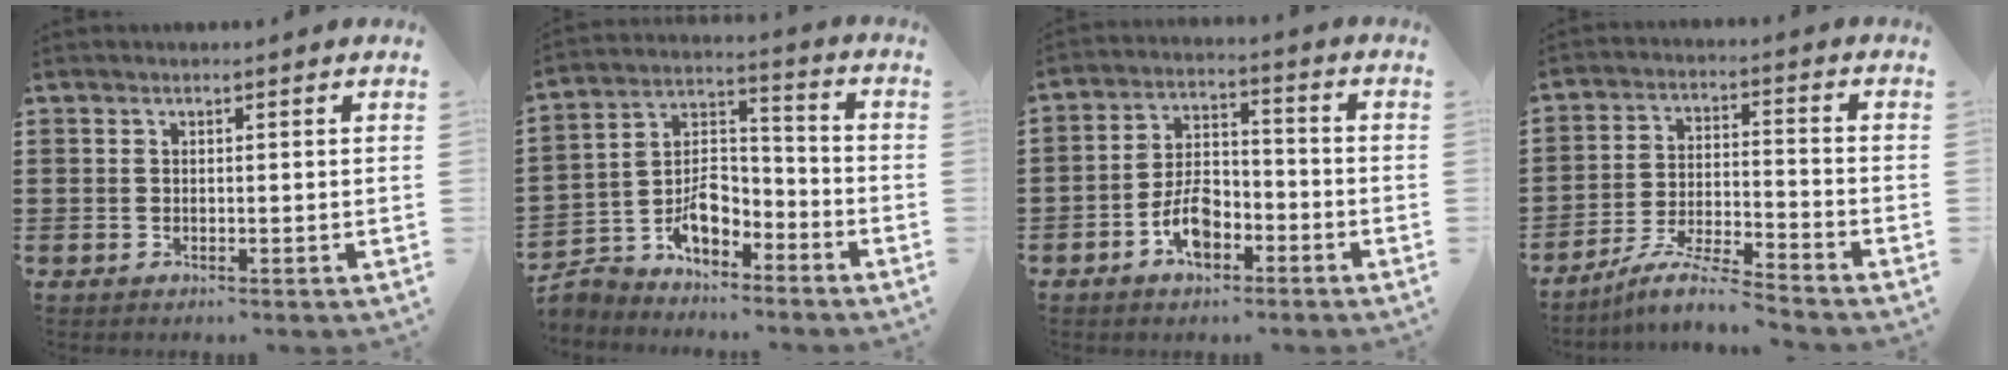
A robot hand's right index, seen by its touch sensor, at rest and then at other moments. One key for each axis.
{"total": 7.1, "fx": -4.7, "fy": 4.2, "fz": 3.4, "tx": -0.073, "ty": 0.008, "tz": -0.090}
{"total": 6.8, "fx": -3.4, "fy": 3.6, "fz": 4.7, "tx": -0.094, "ty": 0.011, "tz": -0.065}
{"total": 7.0, "fx": -6.4, "fy": 0.2, "fz": 2.8, "tx": -0.059, "ty": -0.002, "tz": -0.125}